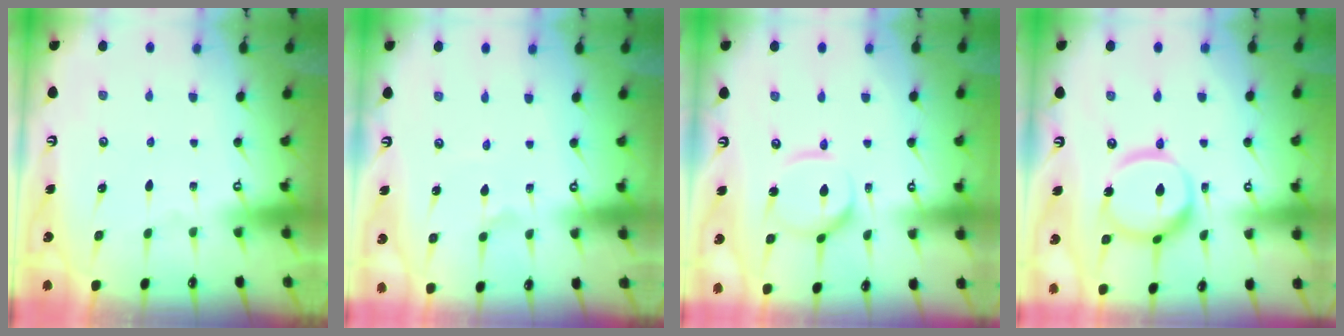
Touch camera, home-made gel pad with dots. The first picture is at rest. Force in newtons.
{"total": 0.8, "press": 0.7, "slide": 0.2}
{"total": 9.2, "press": 9.2, "slide": 0.9}
{"total": 14.1, "press": 14.0, "slide": 1.4}